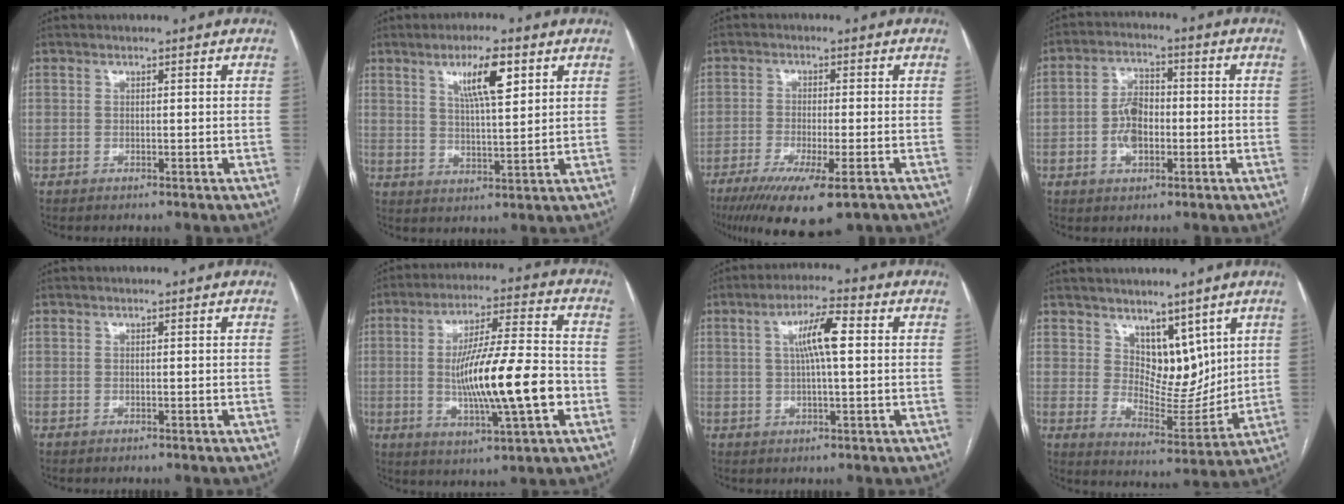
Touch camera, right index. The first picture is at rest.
{"total": 7.8, "force": [3.8, 1.4, 6.7], "torque": [-0.120, 0.002, 0.067]}
{"total": 12.5, "force": [-8.0, 2.1, 9.3], "torque": [-0.148, -0.033, -0.125]}
{"total": 6.5, "force": [-1.4, 3.6, 5.3], "torque": [-0.105, 0.014, -0.024]}
{"total": 0.0}
{"total": 16.3, "force": [-2.5, 1.7, 16.0], "torque": [-0.277, -0.001, -0.039]}
{"total": 7.0, "force": [1.5, 0.8, 6.8], "torque": [-0.124, 0.014, 0.024]}
{"total": 8.4, "force": [5.2, 4.9, 4.5], "torque": [-0.067, -0.006, 0.101]}